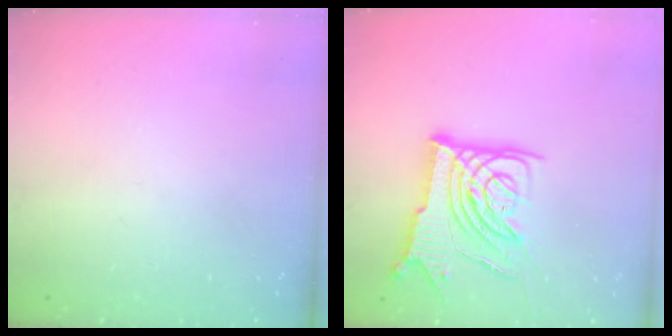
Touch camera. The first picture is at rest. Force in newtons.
{"total": 14.0, "press": 13.9, "slide": 1.5}